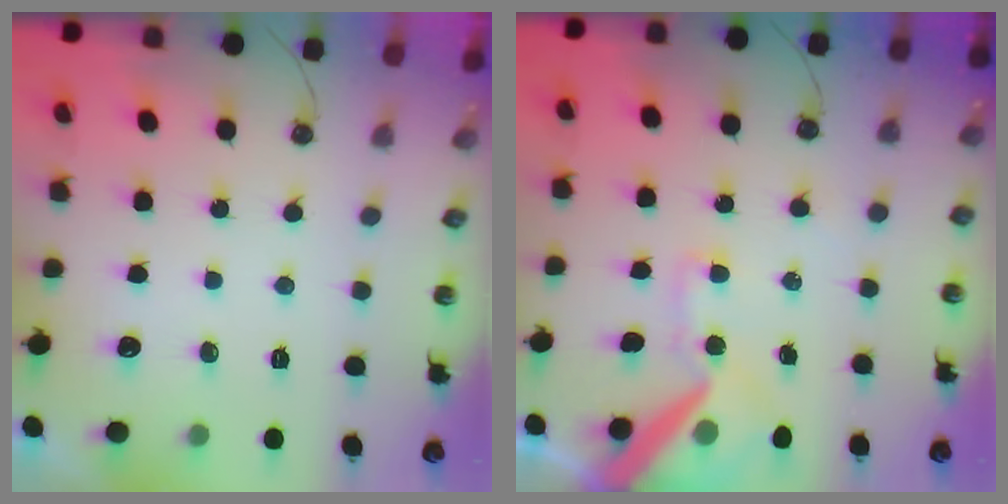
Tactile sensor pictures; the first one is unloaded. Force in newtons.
{"total": 16.6, "press": 16.4, "slide": 2.5}